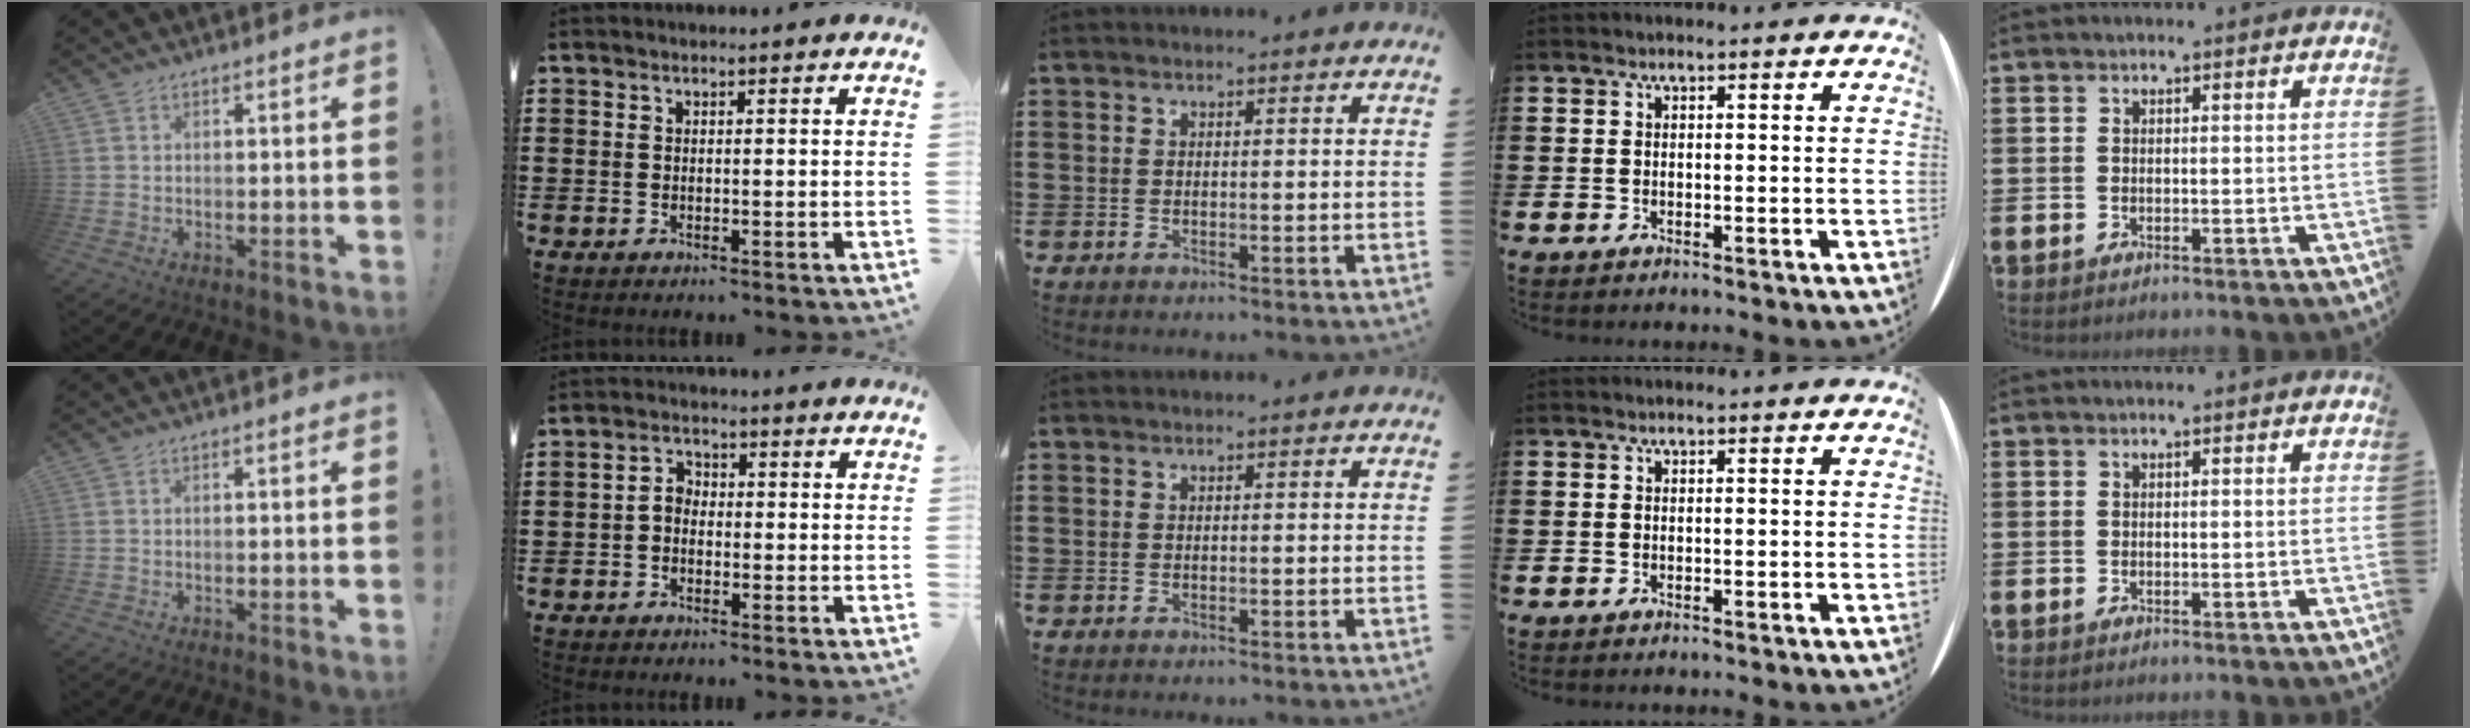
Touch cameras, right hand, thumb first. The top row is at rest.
{"index": {"total": 2.2, "force": [-0.9, 1.5, 1.3], "torque": [-0.028, 0.008, -0.021]}}